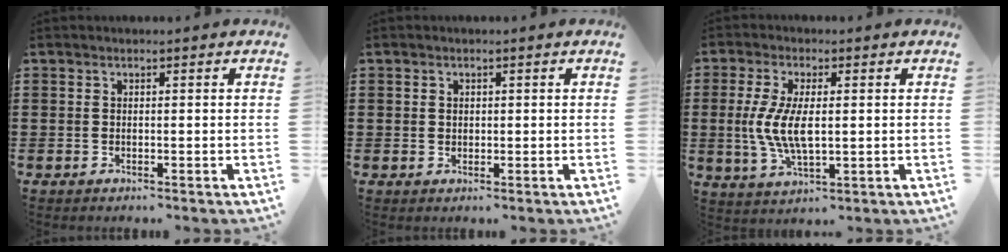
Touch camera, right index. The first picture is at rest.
{"total": 0.9, "force": [0.4, 0.8, 0.3], "torque": [-0.008, 0.002, 0.009]}
{"total": 7.4, "force": [0.0, 2.9, 6.8], "torque": [-0.154, -0.004, -0.006]}